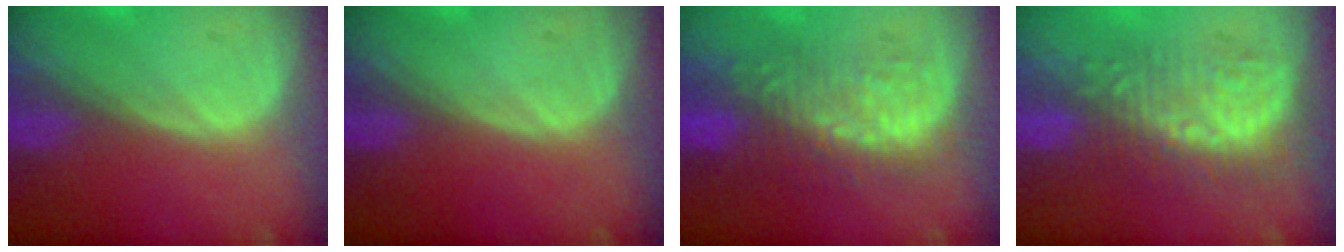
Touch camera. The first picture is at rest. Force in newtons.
{"total": 0.0}
{"total": 9.7, "press": 8.9, "slide": 3.9}
{"total": 9.9, "press": 8.7, "slide": 4.8}